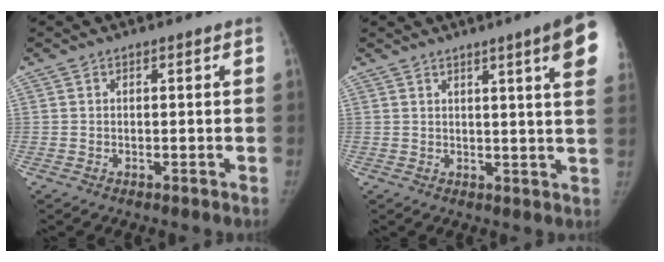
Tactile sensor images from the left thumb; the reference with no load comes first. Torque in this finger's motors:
{"motor_torque": [1.55, 1.44, 1.18, -0.41, 0.07]}